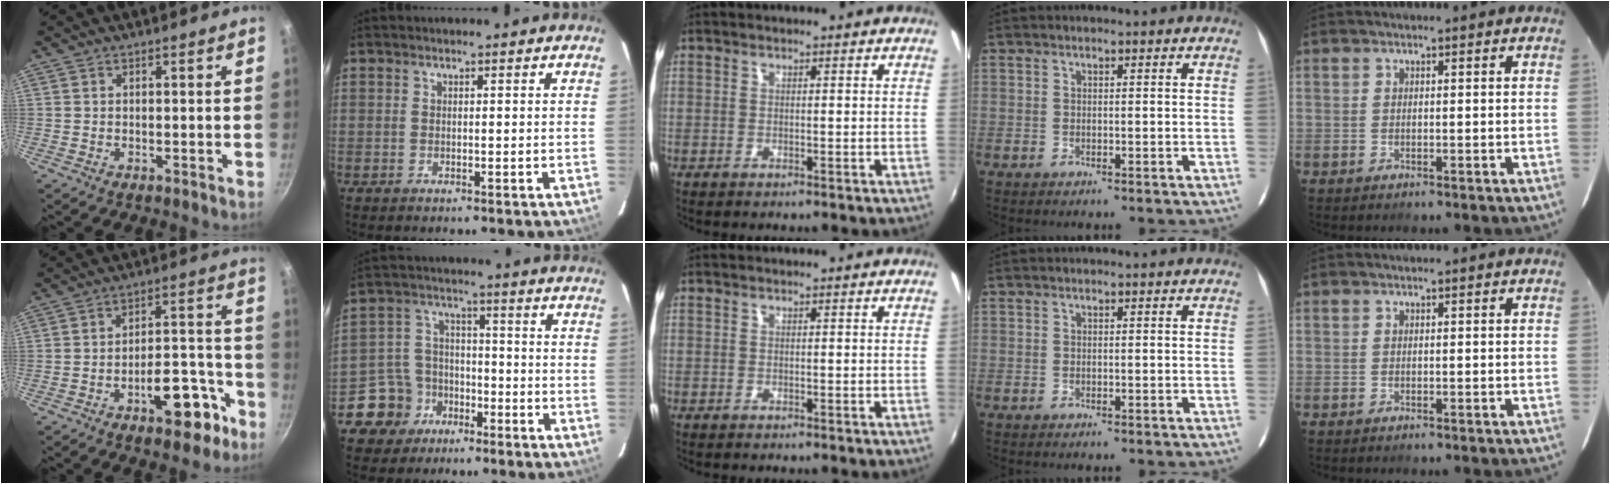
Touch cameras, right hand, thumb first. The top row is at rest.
{"thumb": {"total": 12.5, "force": [-6.7, 5.7, 8.8], "torque": [-0.087, 0.066, -0.085]}, "index": {"total": 8.8, "force": [-5.3, 6.9, 1.1], "torque": [-0.048, 0.032, -0.084]}}